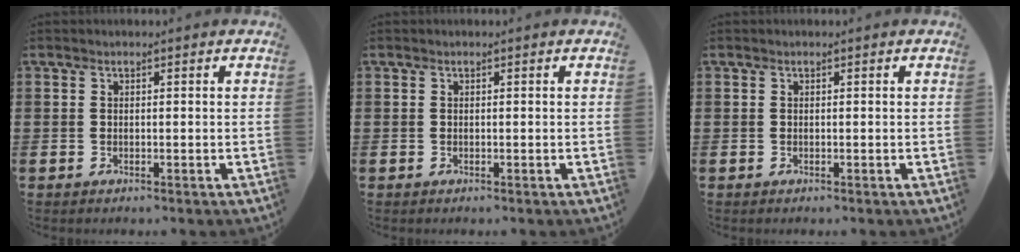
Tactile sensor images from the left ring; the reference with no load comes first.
{"total": 0.0}
{"total": 0.0}